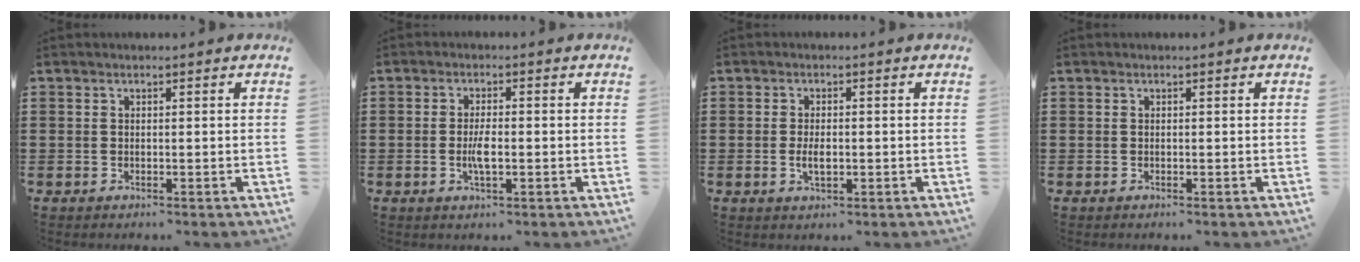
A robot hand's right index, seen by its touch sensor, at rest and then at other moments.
{"total": 3.4, "force": [-0.6, 1.0, 3.2], "torque": [-0.070, -0.004, -0.015]}
{"total": 2.8, "force": [-0.4, 1.3, 2.5], "torque": [-0.046, 0.003, -0.007]}
{"total": 0.0}